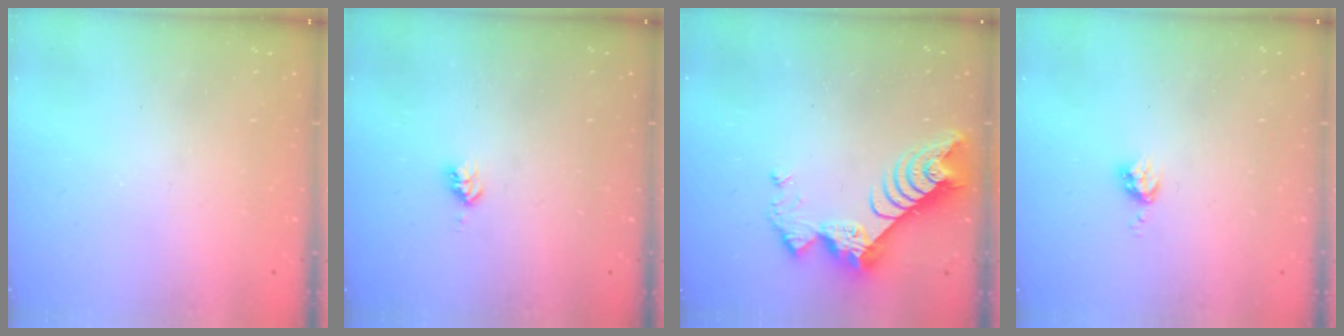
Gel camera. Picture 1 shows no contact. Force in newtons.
{"total": 2.8, "press": 2.8, "slide": 0.2}
{"total": 9.9, "press": 9.9, "slide": 0.8}
{"total": 3.7, "press": 3.7, "slide": 0.5}